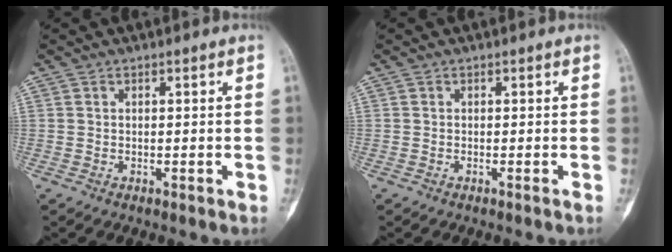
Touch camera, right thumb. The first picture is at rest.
{"total": 0.0}